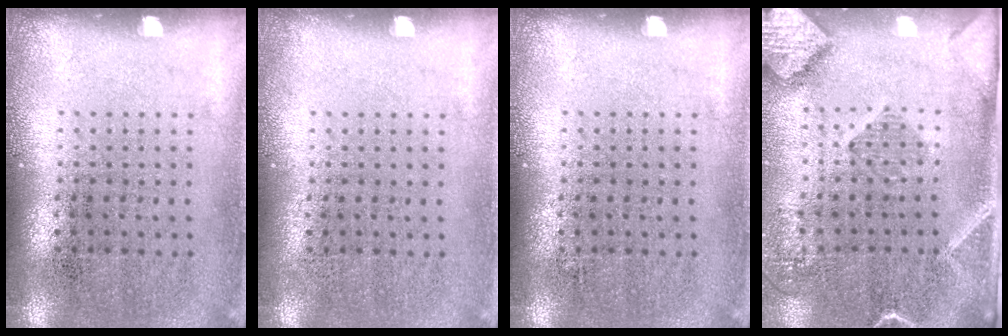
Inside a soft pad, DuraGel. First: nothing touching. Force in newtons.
{"total": 0.0}
{"total": 0.0}
{"total": 2.7, "press": 2.0, "slide": 1.8}